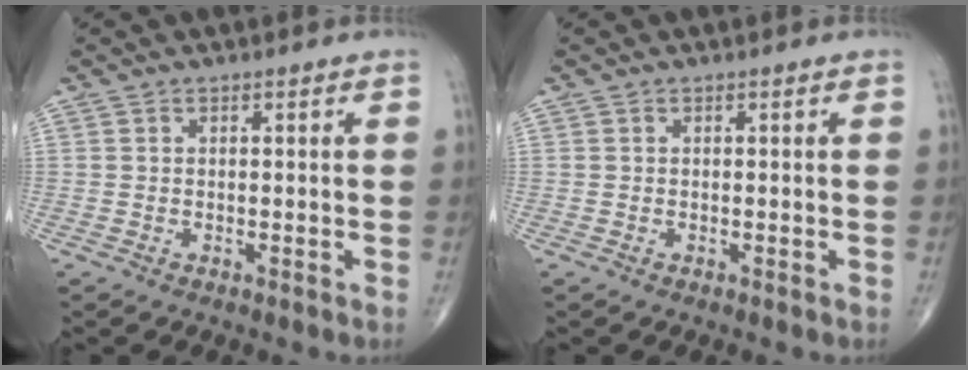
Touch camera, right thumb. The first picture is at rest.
{"total": 0.0}